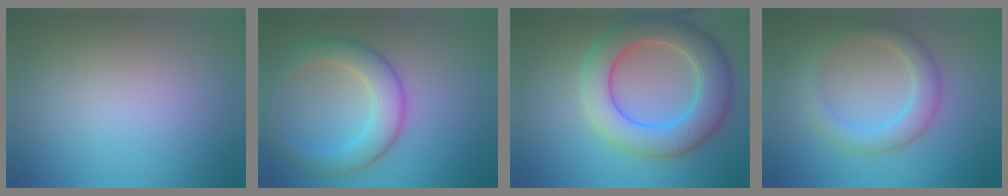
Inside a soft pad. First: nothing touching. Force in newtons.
{"total": 5.3, "press": 5.3, "slide": 0.1}
{"total": 8.1, "press": 8.1, "slide": 0.3}
{"total": 3.7, "press": 3.7, "slide": 0.5}